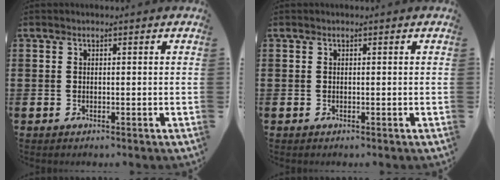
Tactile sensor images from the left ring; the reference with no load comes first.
{"total": 0.0}